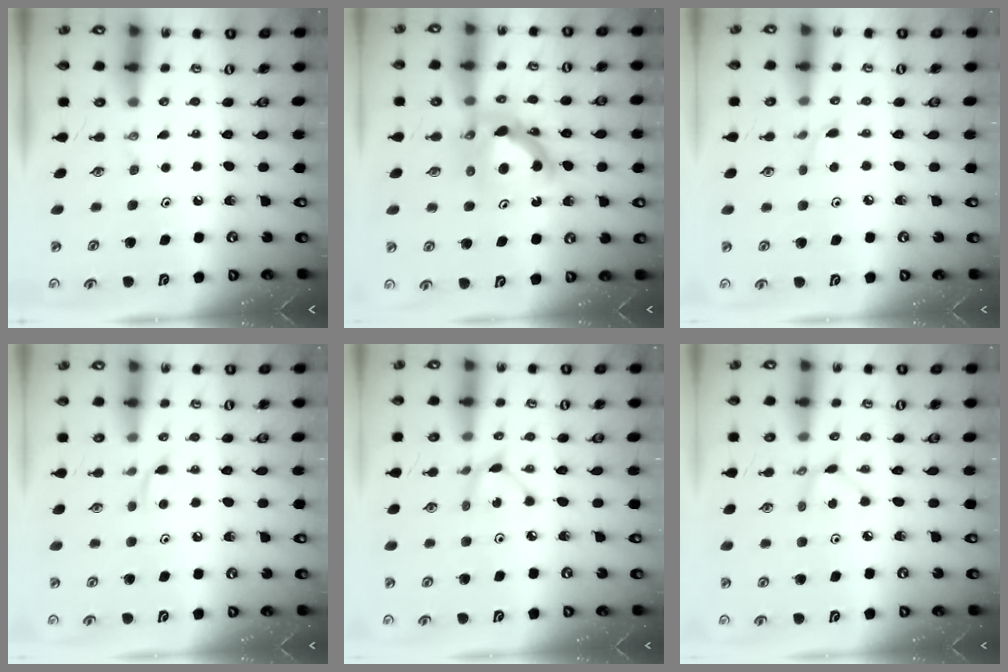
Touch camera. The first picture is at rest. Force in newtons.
{"total": 9.1, "press": 9.1, "slide": 1.0}
{"total": 1.8, "press": 1.7, "slide": 0.2}
{"total": 4.2, "press": 4.2, "slide": 0.4}
{"total": 2.5, "press": 2.5, "slide": 0.1}
{"total": 2.2, "press": 2.2, "slide": 0.1}